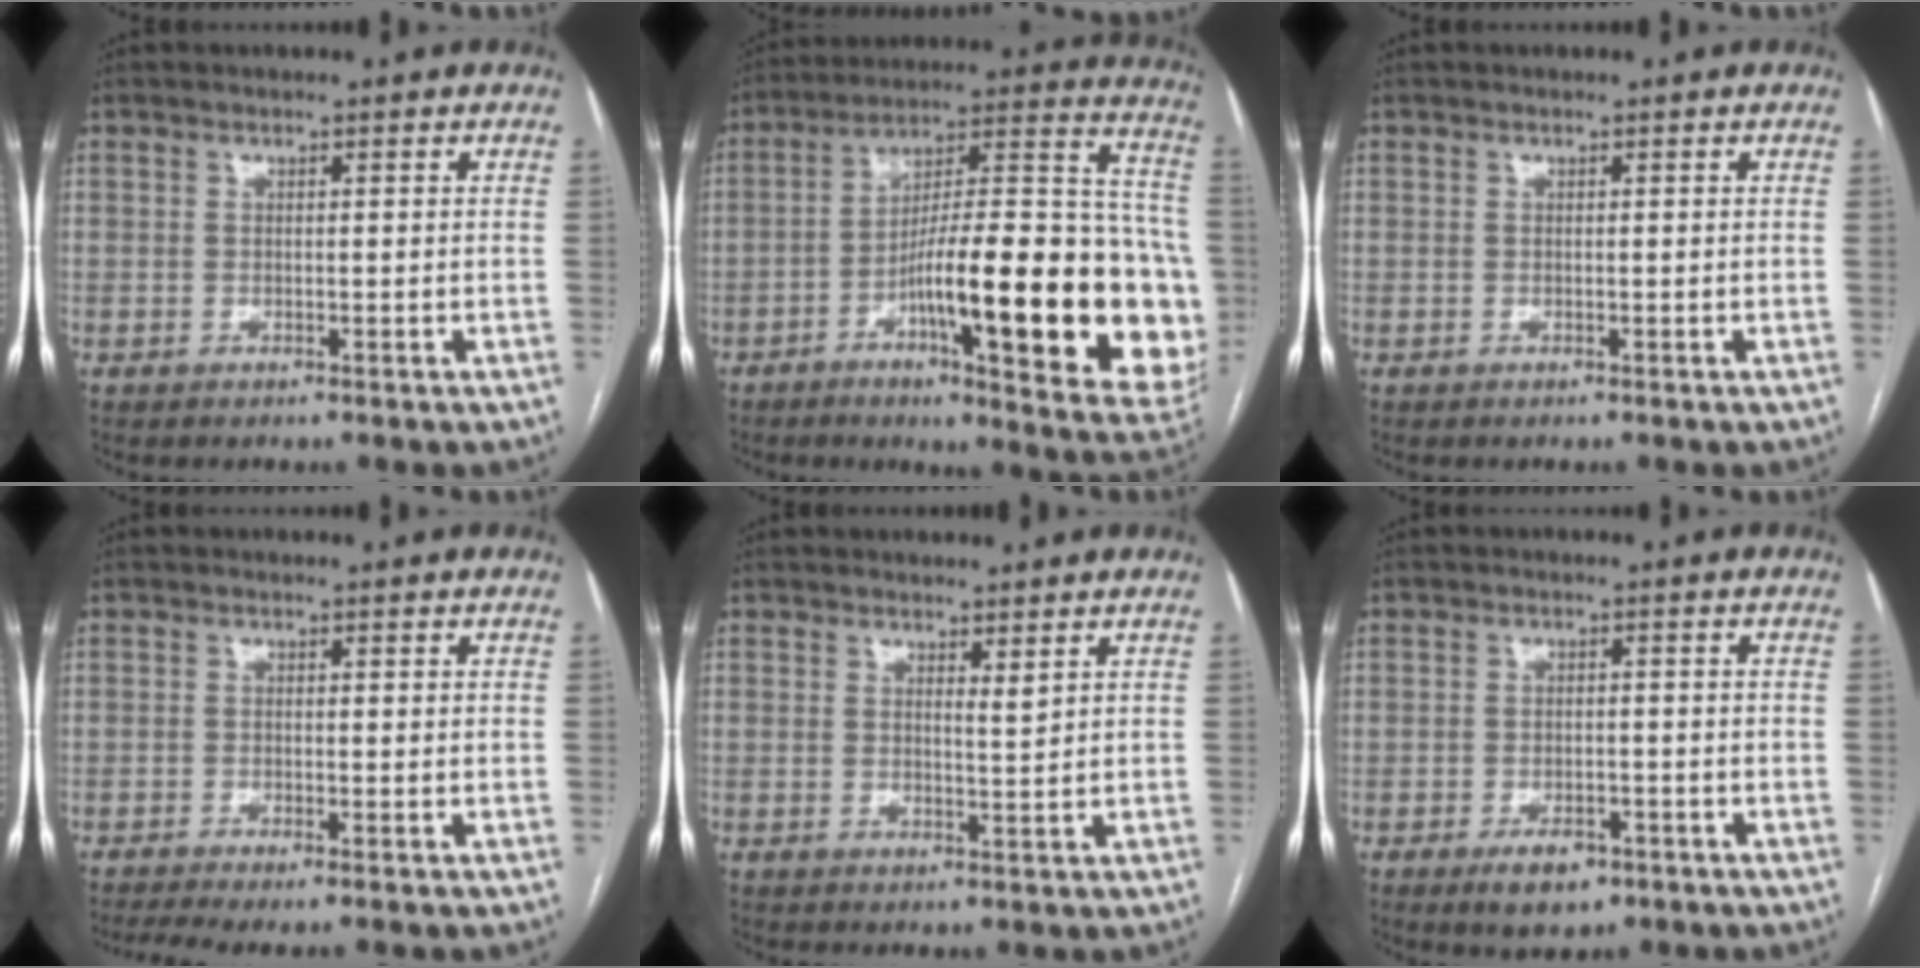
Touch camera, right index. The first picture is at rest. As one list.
[{"total": 28.2, "force": [-7.2, 4.8, 26.9], "torque": [-0.315, 0.010, -0.098]}, {"total": 0.0}, {"total": 3.7, "force": [-2.5, 0.4, 2.8], "torque": [-0.052, -0.007, -0.045]}, {"total": 1.6, "force": [1.1, 0.1, 1.2], "torque": [-0.022, -0.011, 0.021]}, {"total": 4.8, "force": [-2.8, 2.5, 2.9], "torque": [-0.047, 0.000, -0.037]}]